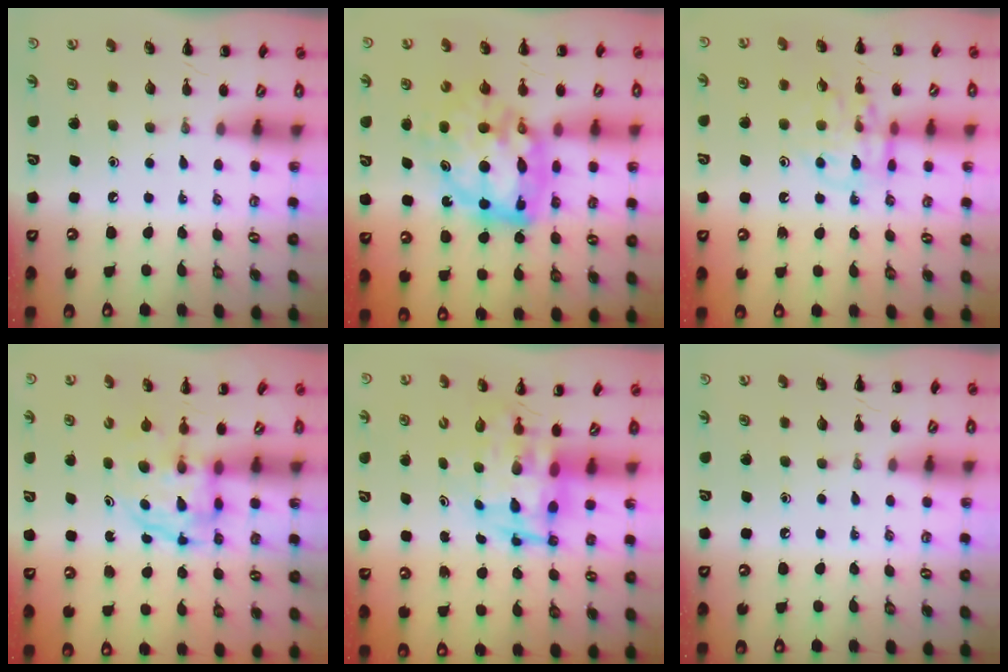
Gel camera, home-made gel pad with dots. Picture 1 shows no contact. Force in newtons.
{"total": 14.9, "press": 14.4, "slide": 3.8}
{"total": 12.9, "press": 12.8, "slide": 1.2}
{"total": 3.8, "press": 3.8, "slide": 0.3}
{"total": 5.5, "press": 5.3, "slide": 1.5}
{"total": 0.0}